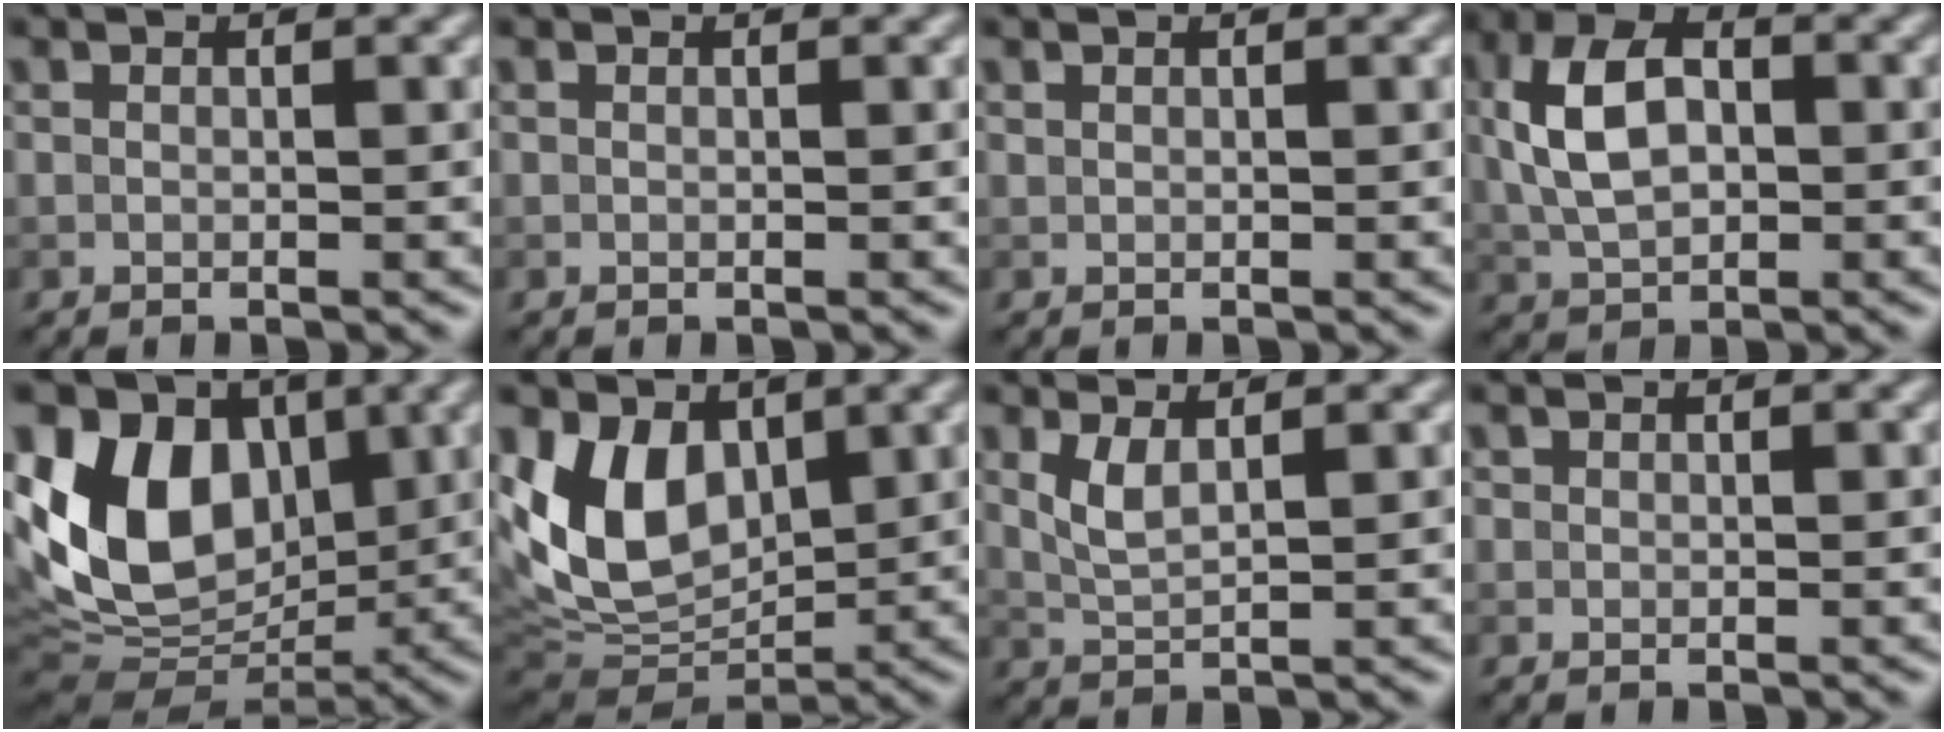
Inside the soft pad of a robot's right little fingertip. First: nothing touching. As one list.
[{"total": 0.0}, {"total": 0.0}, {"total": 6.4, "force": [0.5, 3.9, 5.0], "torque": [-0.101, 0.011, 0.003]}, {"total": 13.3, "force": [2.7, 9.4, 9.0], "torque": [-0.178, 0.011, 0.044]}, {"total": 8.9, "force": [2.2, 6.0, 6.1], "torque": [-0.127, -0.019, 0.041]}, {"total": 2.3, "force": [1.1, 0.7, 1.9], "torque": [-0.044, -0.003, 0.025]}, {"total": 0.0}]